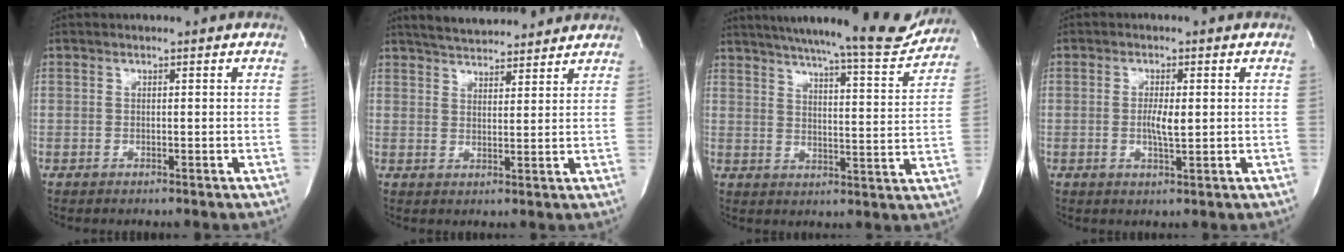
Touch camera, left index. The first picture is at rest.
{"total": 10.6, "force": [9.8, 2.1, 3.6], "torque": [-0.056, 0.013, 0.139]}
{"total": 19.5, "force": [17.7, 1.2, 7.9], "torque": [-0.119, -0.043, 0.228]}
{"total": 3.1, "force": [-0.4, 0.5, 3.0], "torque": [-0.059, -0.008, -0.005]}